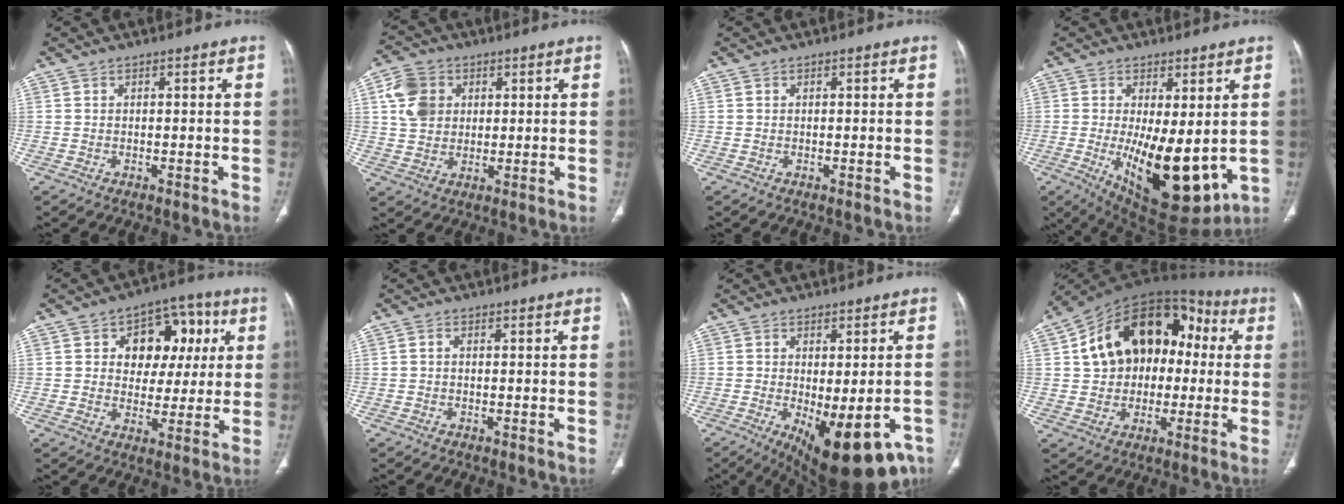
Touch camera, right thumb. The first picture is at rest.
{"total": 8.5, "force": [2.4, 6.9, 4.4], "torque": [-0.065, 0.000, 0.044]}
{"total": 0.0}
{"total": 16.0, "force": [-1.6, 6.7, 14.4], "torque": [-0.212, -0.035, -0.001]}
{"total": 13.0, "force": [3.1, 9.5, 8.3], "torque": [-0.053, 0.010, 0.044]}
{"total": 0.6, "force": [-0.1, 0.4, 0.4], "torque": [-0.007, 0.001, -0.005]}
{"total": 15.8, "force": [-7.7, 6.7, 12.0], "torque": [-0.133, -0.010, -0.094]}
{"total": 21.6, "force": [2.7, 15.3, 15.0], "torque": [-0.207, 0.045, 0.041]}